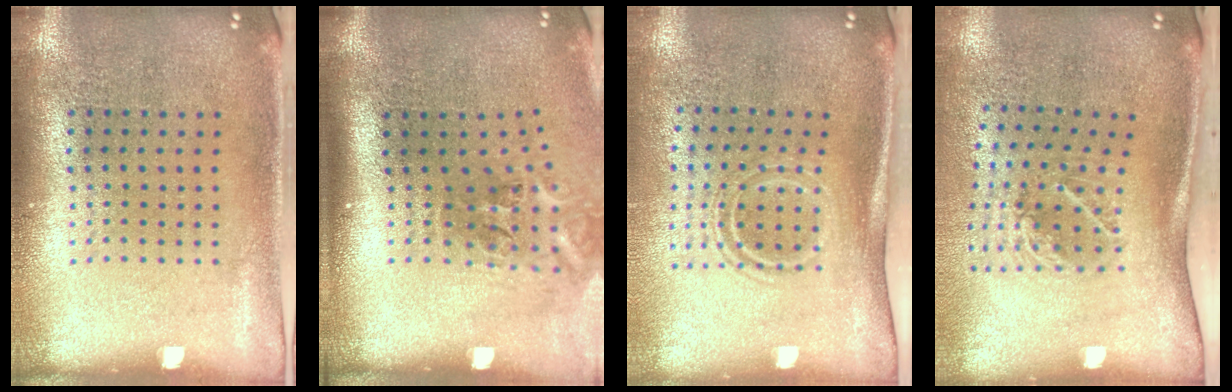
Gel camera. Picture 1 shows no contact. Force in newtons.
{"total": 2.4, "press": 1.6, "slide": 1.8}
{"total": 1.7, "press": 1.1, "slide": 1.4}
{"total": 2.1, "press": 1.3, "slide": 1.6}